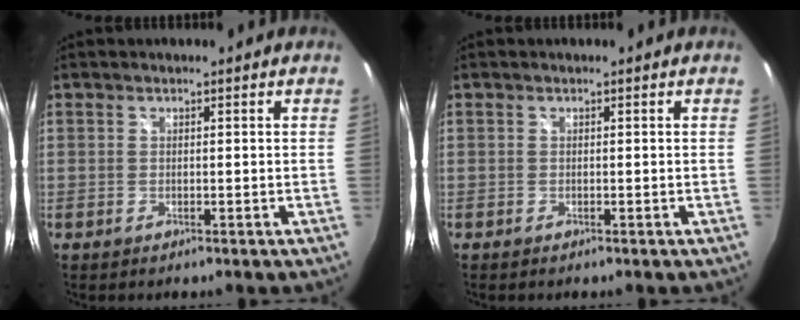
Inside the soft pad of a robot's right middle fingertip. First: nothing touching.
{"total": 0.0}